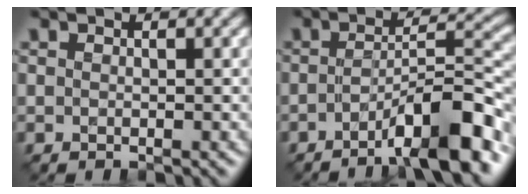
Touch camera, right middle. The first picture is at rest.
{"total": 7.6, "force": [-4.5, 1.4, 5.9], "torque": [-0.085, 0.016, -0.078]}